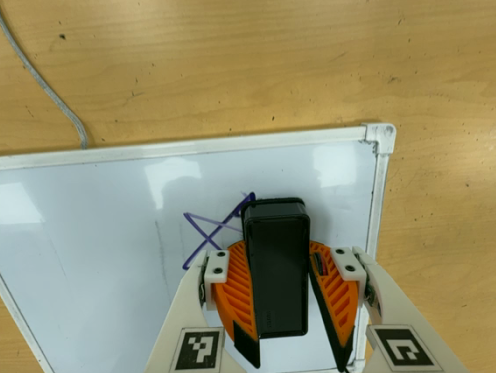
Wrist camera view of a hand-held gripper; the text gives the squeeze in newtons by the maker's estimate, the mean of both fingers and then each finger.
{"total": 14.3, "left": 16.4, "right": 12.2}